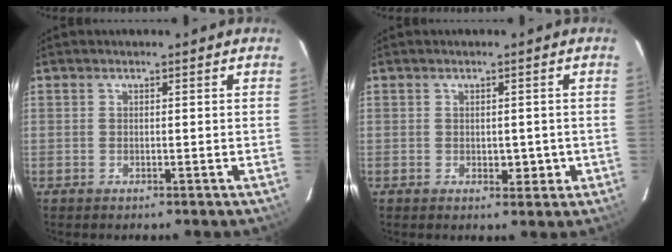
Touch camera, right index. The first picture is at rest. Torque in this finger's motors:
{"motor_torque": [0.06, -0.06, 0.02, 0.02]}